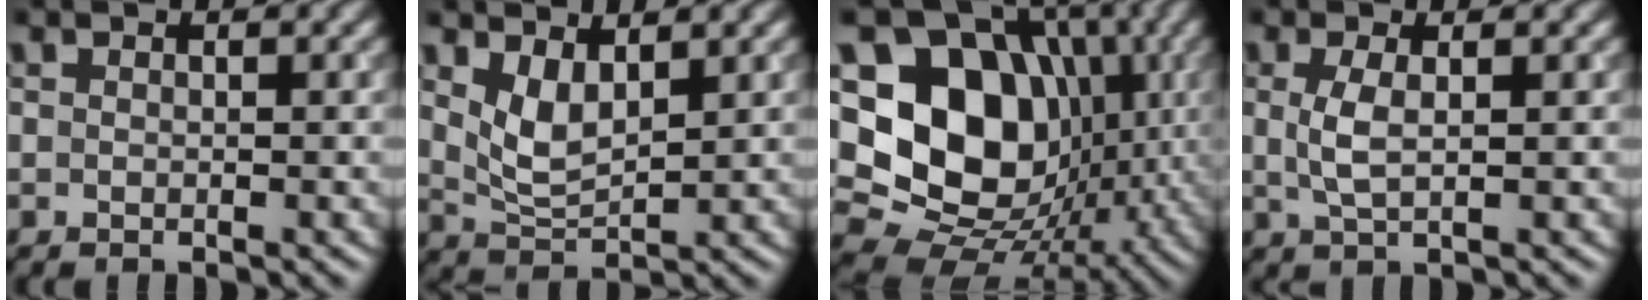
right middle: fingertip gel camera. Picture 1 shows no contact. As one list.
[{"total": 3.2, "force": [1.6, 1.3, 2.4], "torque": [-0.056, -0.007, 0.038]}, {"total": 16.7, "force": [1.6, 13.4, 9.8], "torque": [-0.174, 0.012, 0.019]}, {"total": 2.2, "force": [0.3, 0.6, 2.1], "torque": [-0.050, 0.001, 0.006]}]